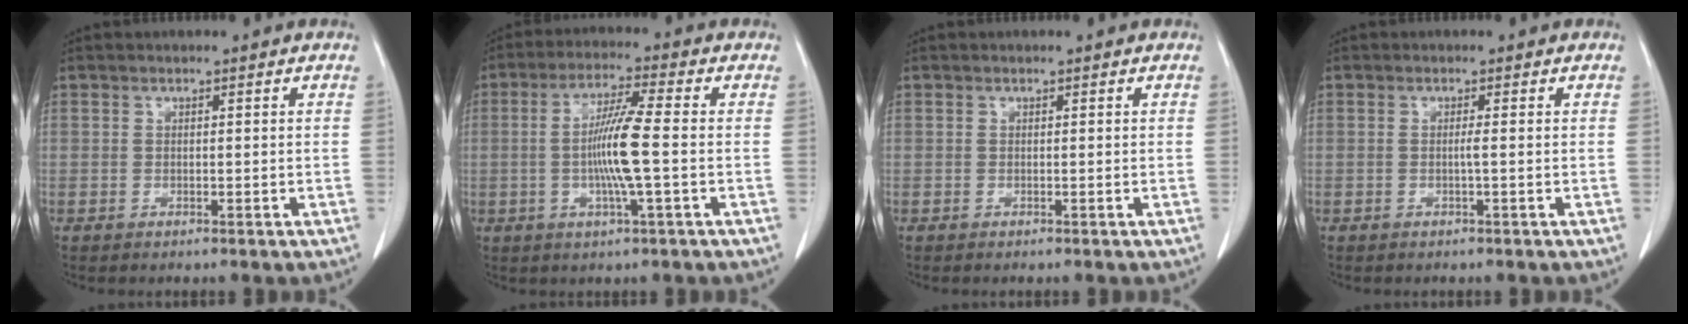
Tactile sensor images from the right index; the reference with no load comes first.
{"total": 8.9, "force": [-0.9, -0.3, 8.9], "torque": [-0.171, -0.002, -0.022]}
{"total": 0.0}
{"total": 0.9, "force": [-0.1, -0.2, 0.8], "torque": [-0.012, 0.000, -0.004]}